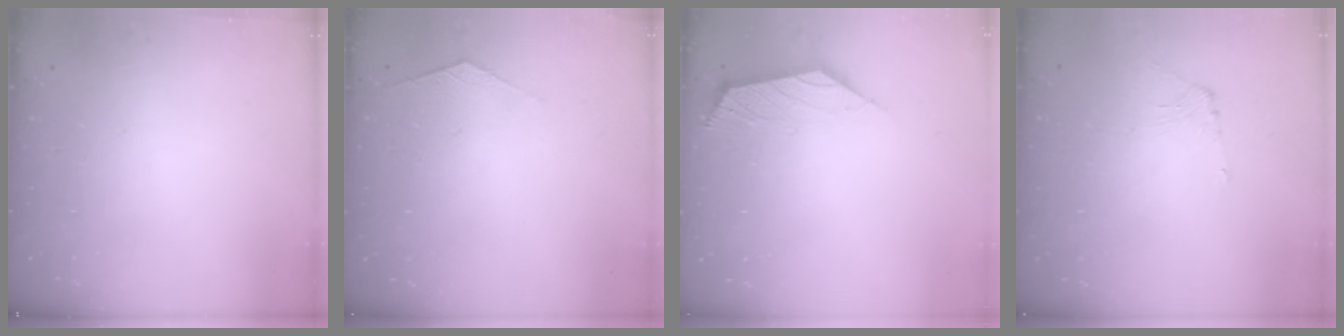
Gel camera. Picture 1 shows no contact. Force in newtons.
{"total": 1.4, "press": 1.4, "slide": 0.3}
{"total": 2.9, "press": 2.8, "slide": 0.7}
{"total": 1.8, "press": 1.8, "slide": 0.4}